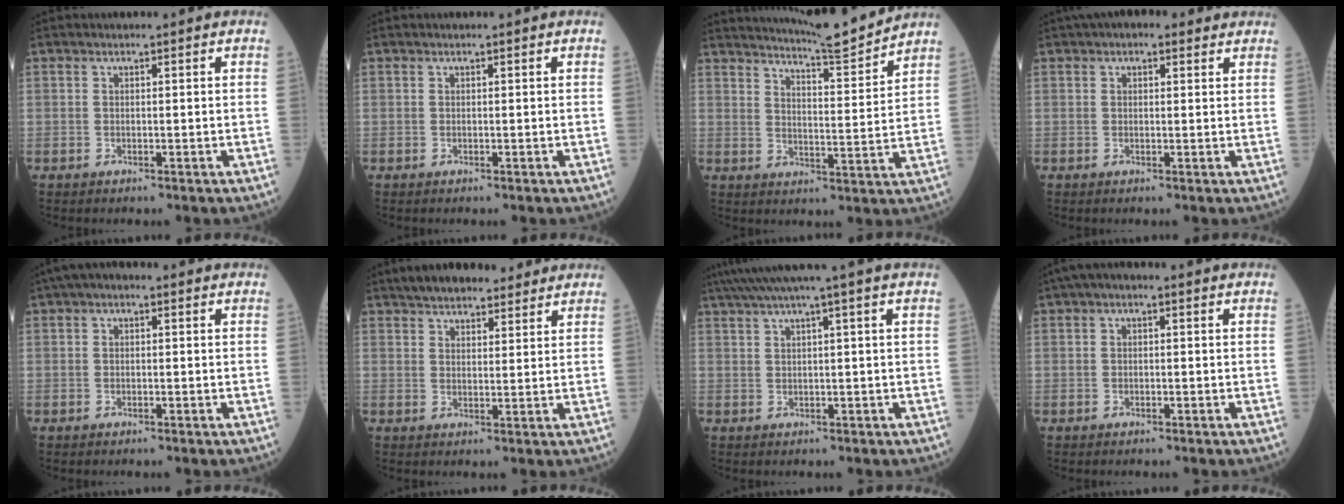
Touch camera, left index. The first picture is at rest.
{"total": 0.0}
{"total": 10.8, "force": [10.4, -1.2, 2.5], "torque": [-0.049, -0.021, 0.156]}
{"total": 4.2, "force": [3.0, 1.9, 2.2], "torque": [-0.028, 0.031, 0.042]}
{"total": 2.8, "force": [1.3, 1.4, 2.1], "torque": [-0.040, 0.019, 0.015]}
{"total": 10.4, "force": [8.7, 3.4, 4.5], "torque": [-0.056, 0.026, 0.127]}
{"total": 6.4, "force": [4.8, -2.0, 3.7], "torque": [-0.057, 0.026, 0.077]}
{"total": 2.4, "force": [0.9, 1.0, 2.0], "torque": [-0.031, 0.012, 0.006]}